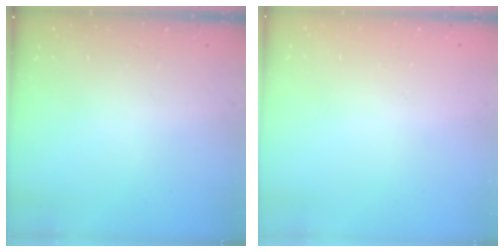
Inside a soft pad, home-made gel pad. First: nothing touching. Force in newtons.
{"total": 0.5, "press": 0.5, "slide": 0.1}